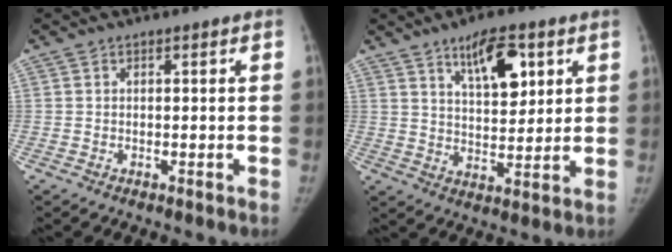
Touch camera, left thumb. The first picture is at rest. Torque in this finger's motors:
{"motor_torque": [0.13, 0.03, -0.12, -0.17, 0.13]}